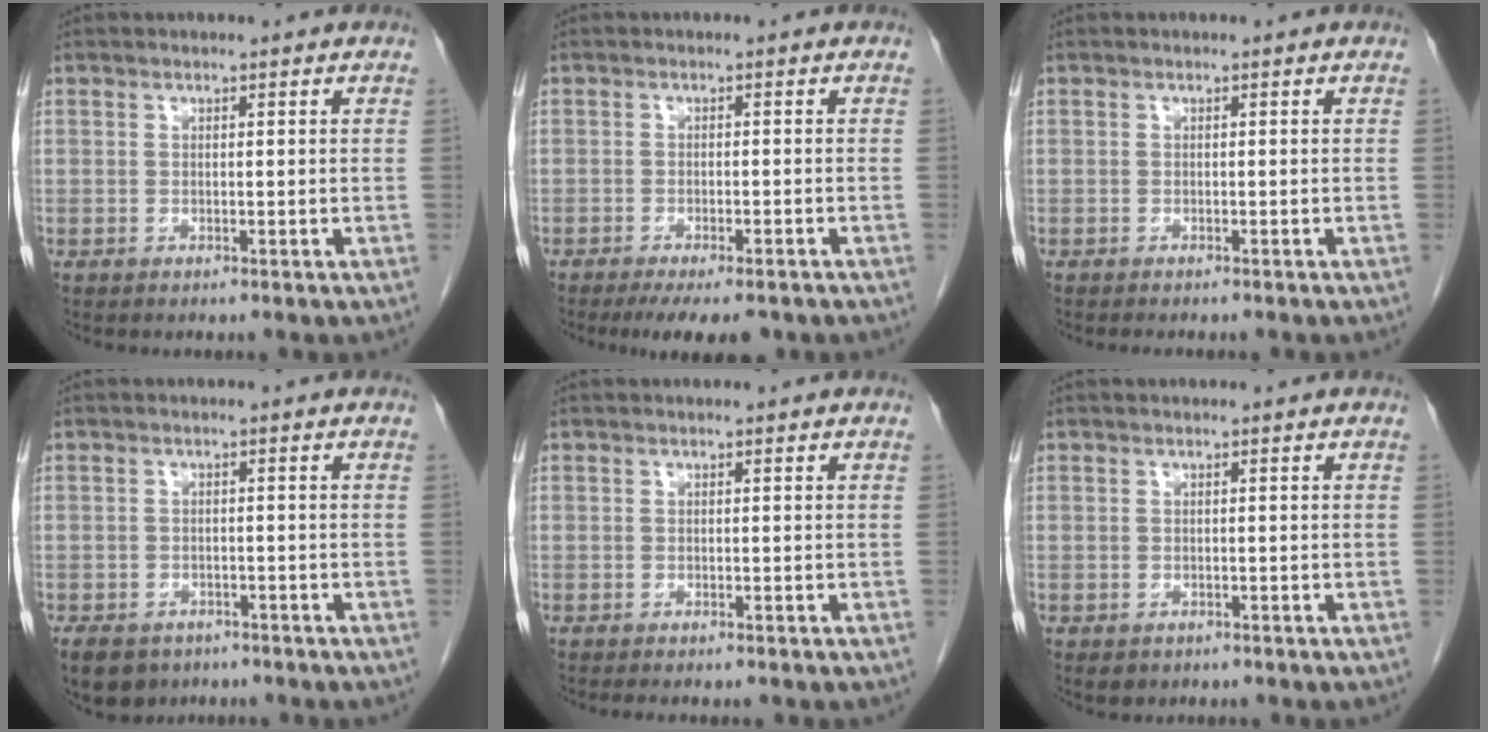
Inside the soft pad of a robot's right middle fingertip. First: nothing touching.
{"total": 7.9, "force": [-6.2, 2.0, 4.5], "torque": [-0.056, -0.010, -0.089]}
{"total": 2.8, "force": [-2.4, 0.6, 1.2], "torque": [-0.015, -0.004, -0.026]}
{"total": 7.9, "force": [-5.3, 5.3, 2.7], "torque": [-0.055, -0.004, -0.077]}
{"total": 1.9, "force": [-1.6, 0.5, 0.9], "torque": [-0.012, -0.004, -0.016]}
{"total": 1.6, "force": [-1.0, 1.2, 0.5], "torque": [-0.007, 0.001, -0.006]}